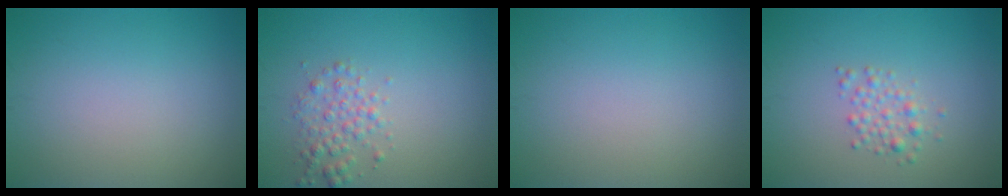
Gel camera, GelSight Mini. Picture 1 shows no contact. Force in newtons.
{"total": 2.2, "press": 2.2, "slide": 0.0}
{"total": 0.0}
{"total": 1.7, "press": 1.7, "slide": 0.0}